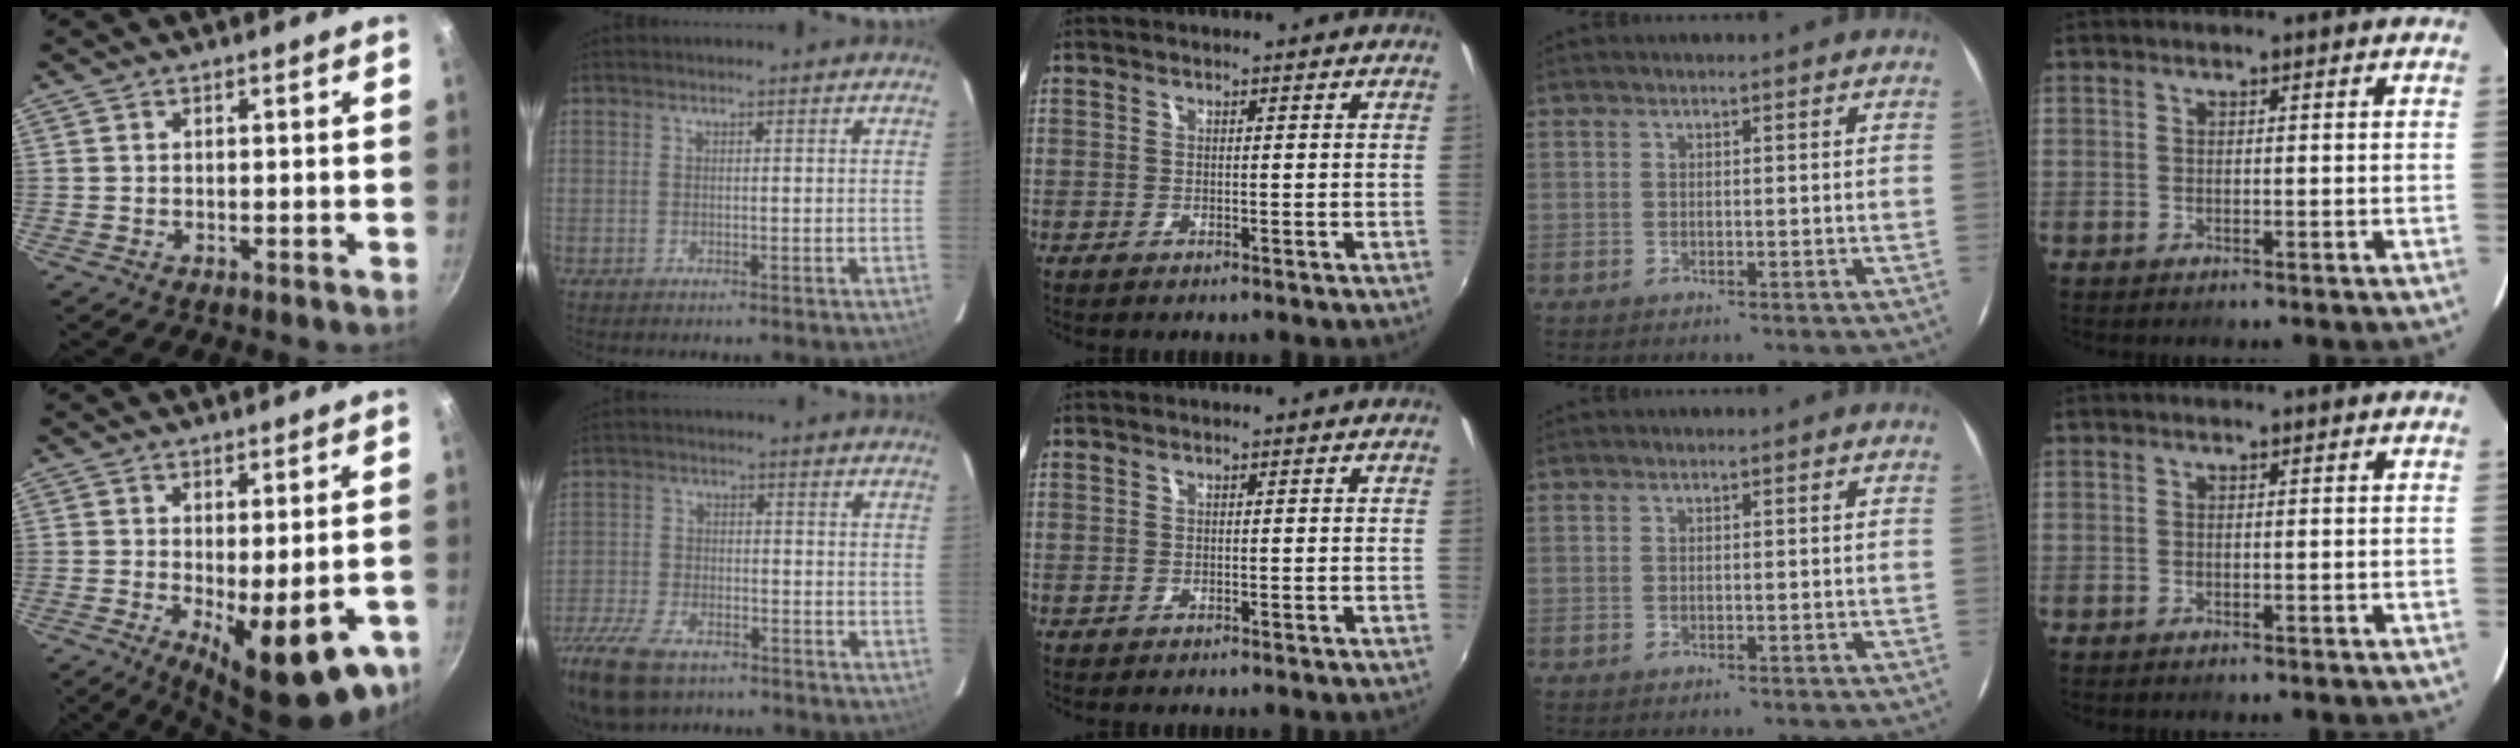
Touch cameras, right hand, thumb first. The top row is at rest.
{"thumb": {"total": 15.8, "force": [-4.8, 5.3, 14.0], "torque": [-0.172, -0.022, -0.051]}, "index": {"total": 15.0, "force": [-10.5, 7.4, 7.8], "torque": [-0.203, -0.029, -0.198]}}